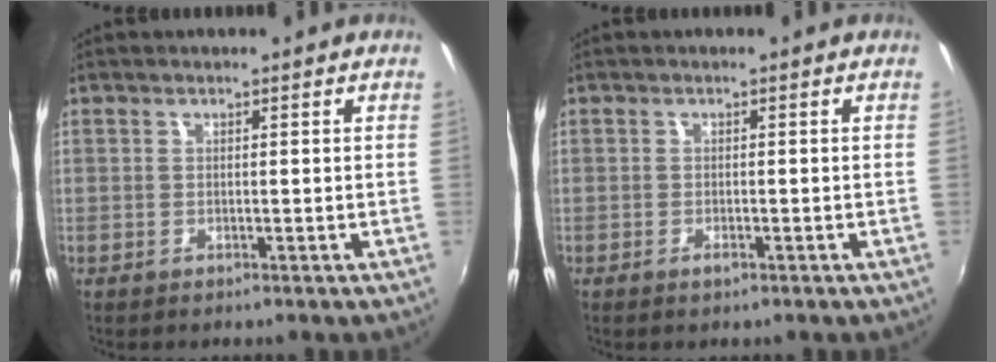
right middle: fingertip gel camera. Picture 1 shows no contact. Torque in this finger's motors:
{"motor_torque": [0.96, -1.18, 0.18, 0.04]}